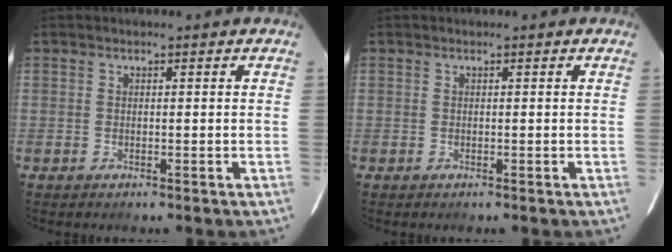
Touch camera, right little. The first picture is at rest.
{"total": 0.0}